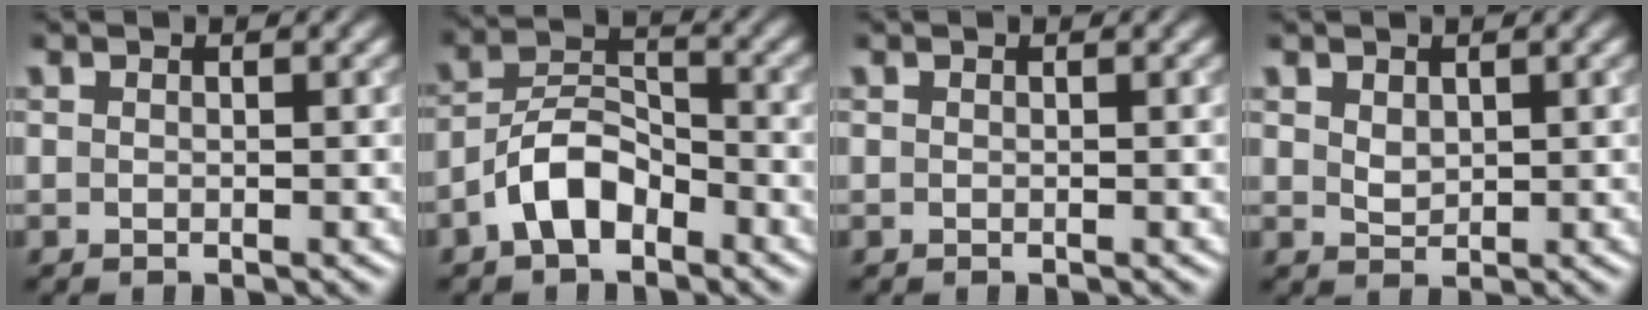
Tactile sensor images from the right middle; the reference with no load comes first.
{"total": 4.8, "force": [-2.9, 2.5, 3.0], "torque": [-0.050, 0.012, -0.062]}
{"total": 0.0}
{"total": 1.4, "force": [0.7, 0.9, 0.8], "torque": [-0.015, -0.002, 0.018]}